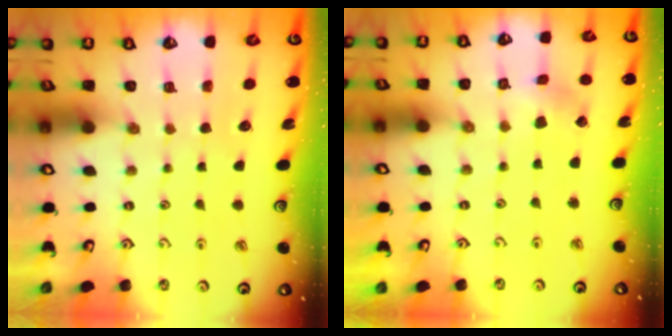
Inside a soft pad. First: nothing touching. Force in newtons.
{"total": 2.6, "press": 2.6, "slide": 0.3}